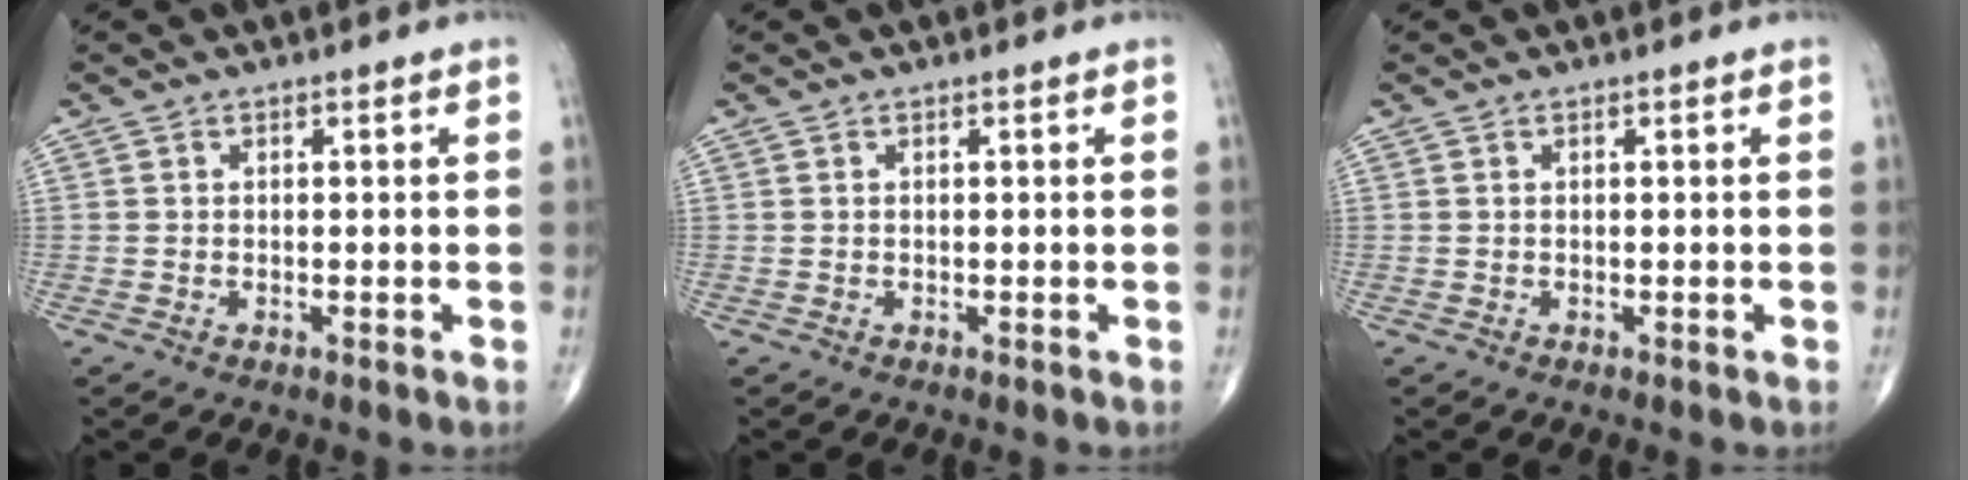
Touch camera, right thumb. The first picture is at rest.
{"total": 0.0}
{"total": 0.0}